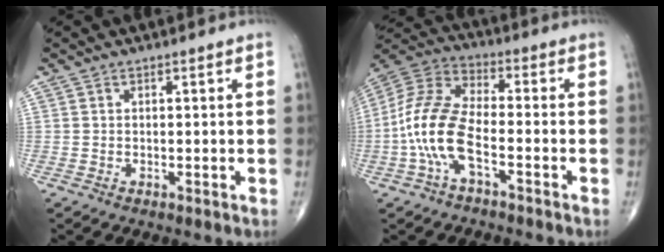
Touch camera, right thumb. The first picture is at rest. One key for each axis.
{"total": 13.1, "fx": -4.0, "fy": 5.7, "fz": 11.1, "tx": -0.242, "ty": 0.038, "tz": -0.084}